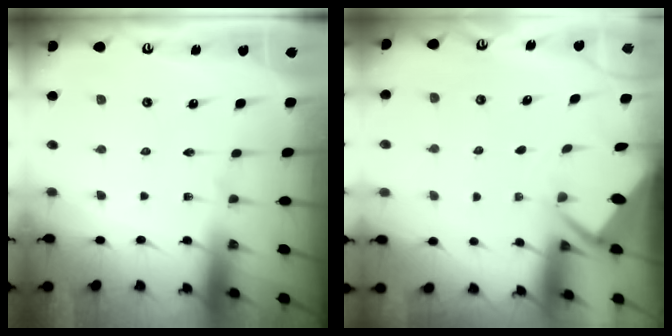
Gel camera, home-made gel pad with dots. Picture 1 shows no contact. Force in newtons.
{"total": 2.7, "press": 2.7, "slide": 0.3}